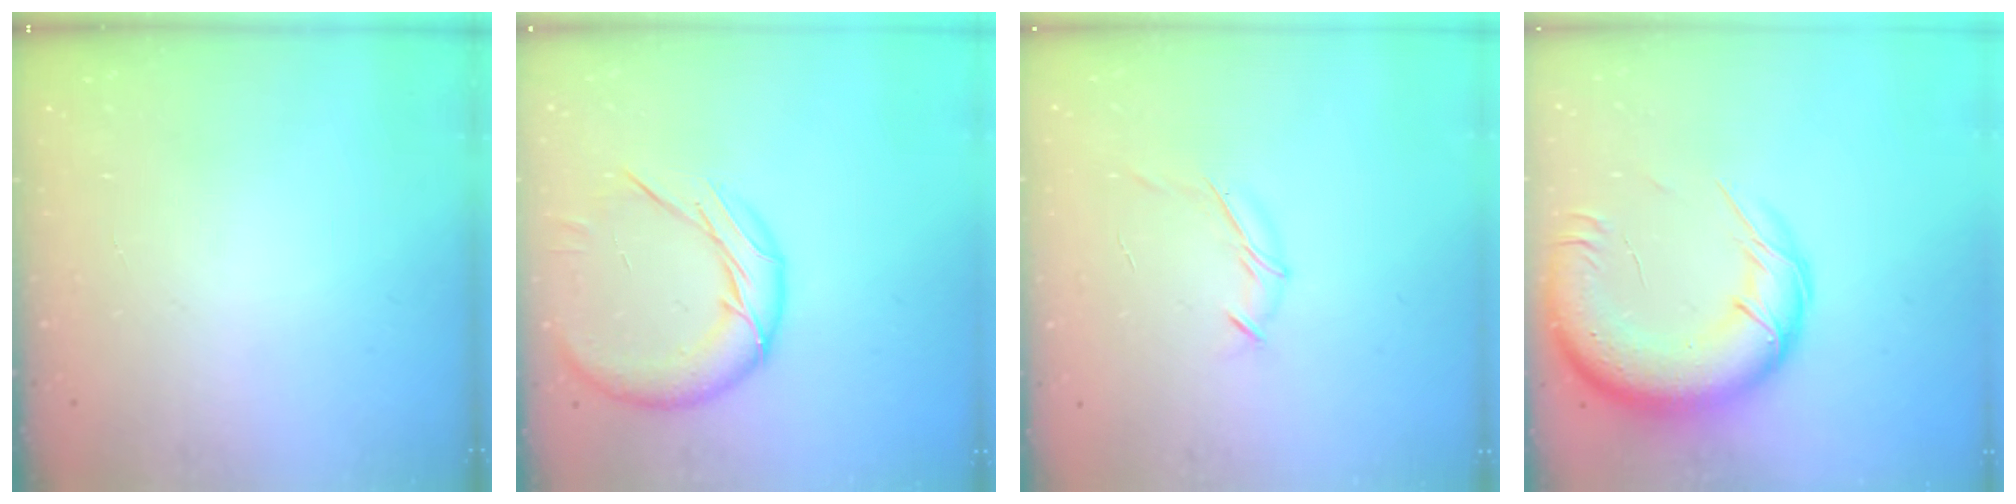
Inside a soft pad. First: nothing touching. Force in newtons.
{"total": 14.2, "press": 14.2, "slide": 0.8}
{"total": 6.7, "press": 6.6, "slide": 1.2}
{"total": 22.3, "press": 21.7, "slide": 5.0}